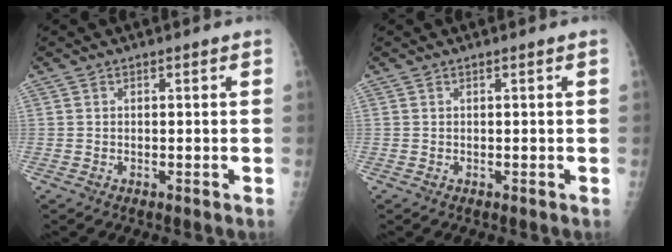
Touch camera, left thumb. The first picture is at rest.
{"total": 0.0}